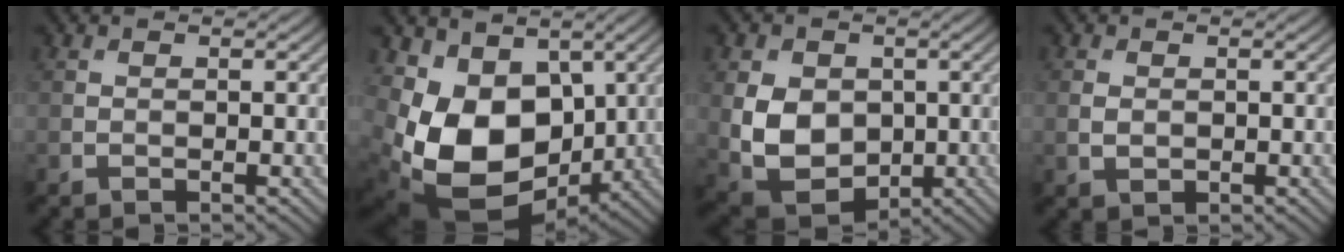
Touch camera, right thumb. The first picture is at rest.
{"total": 12.4, "force": [0.5, 9.2, 8.2], "torque": [-0.193, -0.035, 0.012]}
{"total": 9.2, "force": [0.0, 7.1, 5.9], "torque": [-0.141, -0.011, -0.002]}
{"total": 1.7, "force": [0.0, 1.3, 1.1], "torque": [-0.028, -0.002, 0.001]}